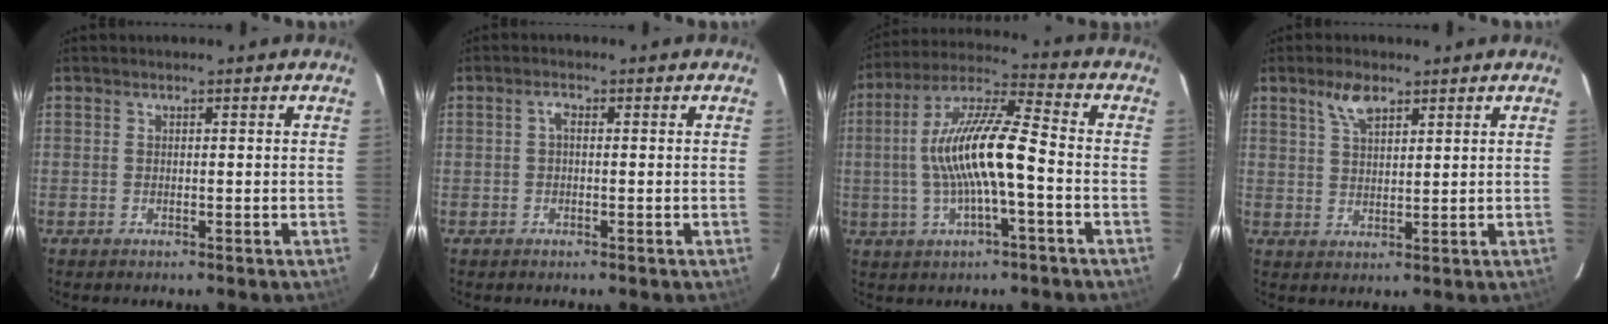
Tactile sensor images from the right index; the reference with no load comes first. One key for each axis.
{"total": 1.1, "fx": 0.0, "fy": 0.5, "fz": 0.9, "tx": -0.018, "ty": 0.006, "tz": -0.002}
{"total": 14.1, "fx": -2.0, "fy": 2.6, "fz": 13.7, "tx": -0.268, "ty": 0.016, "tz": -0.039}
{"total": 4.8, "fx": 3.1, "fy": 2.1, "fz": 3.1, "tx": -0.056, "ty": 0.008, "tz": 0.059}